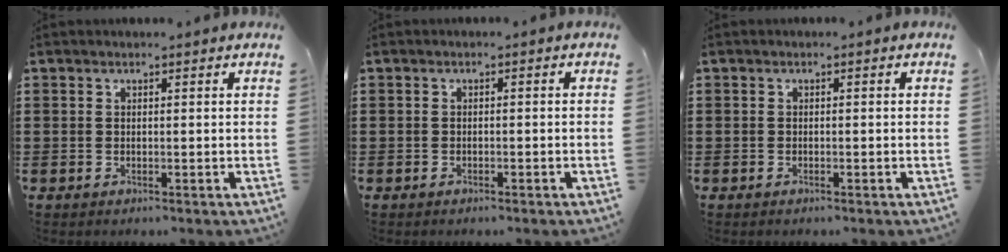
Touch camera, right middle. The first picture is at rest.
{"total": 0.9, "force": [-0.9, 0.3, 0.2], "torque": [-0.006, 0.001, -0.017]}
{"total": 0.0}